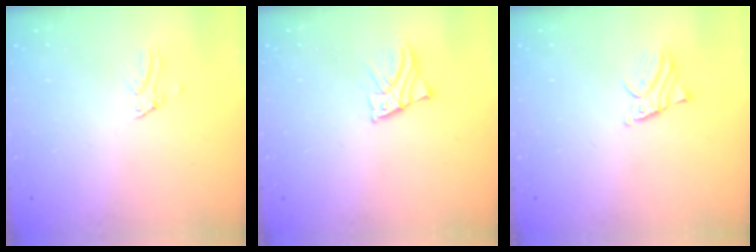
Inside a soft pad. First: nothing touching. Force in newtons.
{"total": 2.2, "press": 2.2, "slide": 0.1}
{"total": 2.0, "press": 2.0, "slide": 0.3}